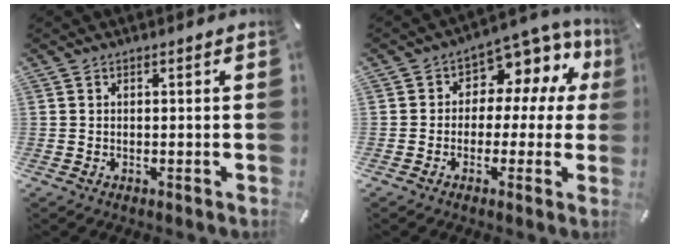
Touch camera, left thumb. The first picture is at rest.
{"total": 7.7, "force": [2.1, 5.9, 4.5], "torque": [-0.068, -0.021, 0.038]}